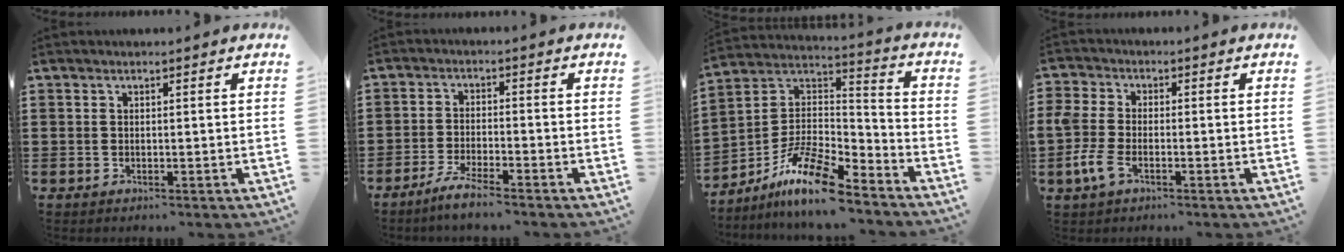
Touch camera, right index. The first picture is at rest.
{"total": 3.8, "force": [-3.5, -0.1, 1.7], "torque": [-0.044, -0.004, -0.070]}
{"total": 11.4, "force": [-8.6, 2.7, 6.9], "torque": [-0.141, 0.017, -0.174]}
{"total": 5.3, "force": [-2.2, 2.8, 4.0], "torque": [-0.111, -0.004, -0.051]}